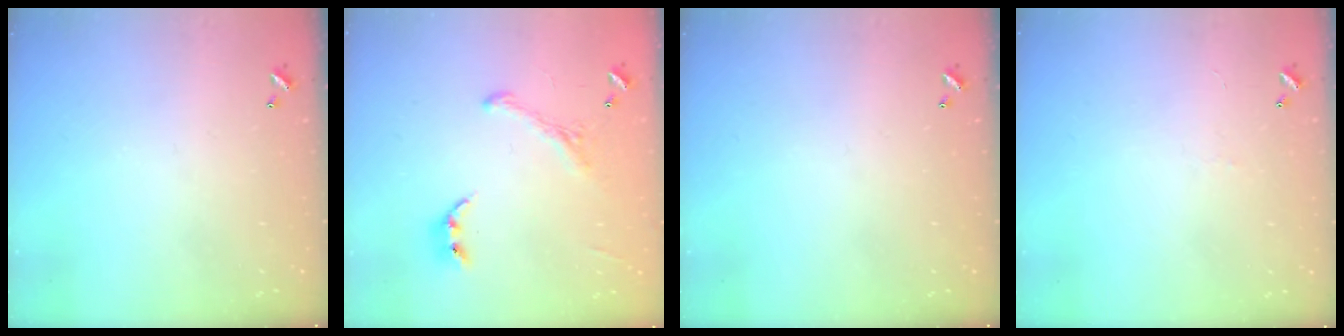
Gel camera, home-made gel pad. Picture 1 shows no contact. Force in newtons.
{"total": 1.9, "press": 1.6, "slide": 1.0}
{"total": 0.0}
{"total": 2.7, "press": 2.6, "slide": 0.5}